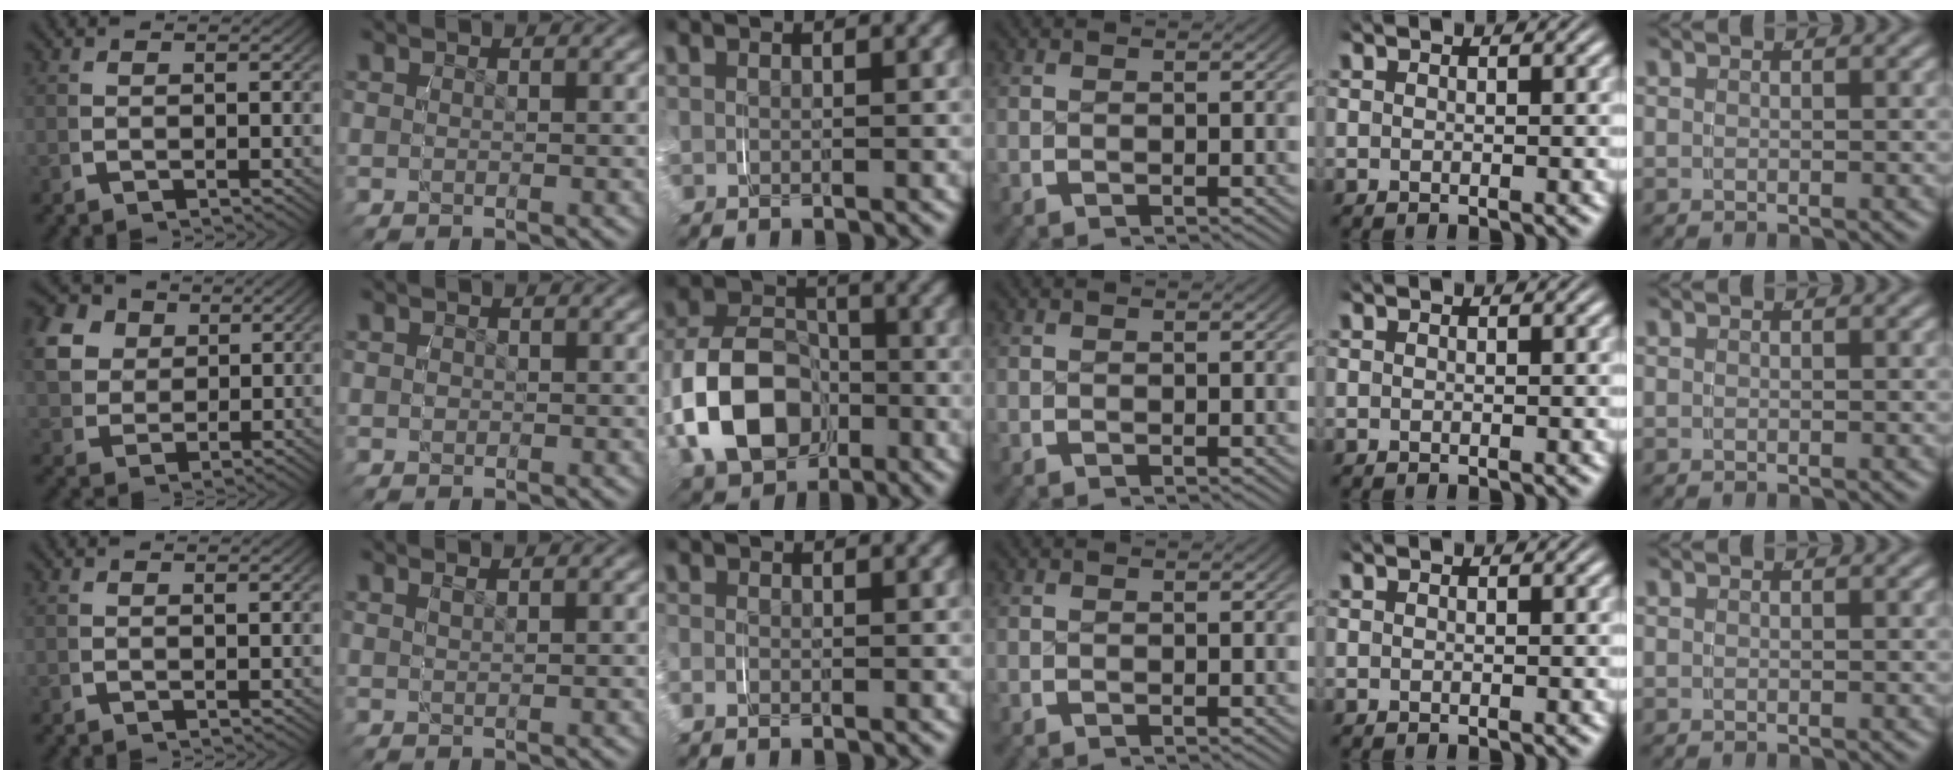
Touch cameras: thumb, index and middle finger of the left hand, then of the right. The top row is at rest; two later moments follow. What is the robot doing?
{"motion": "grasp_and_lifting", "object": "paper"}